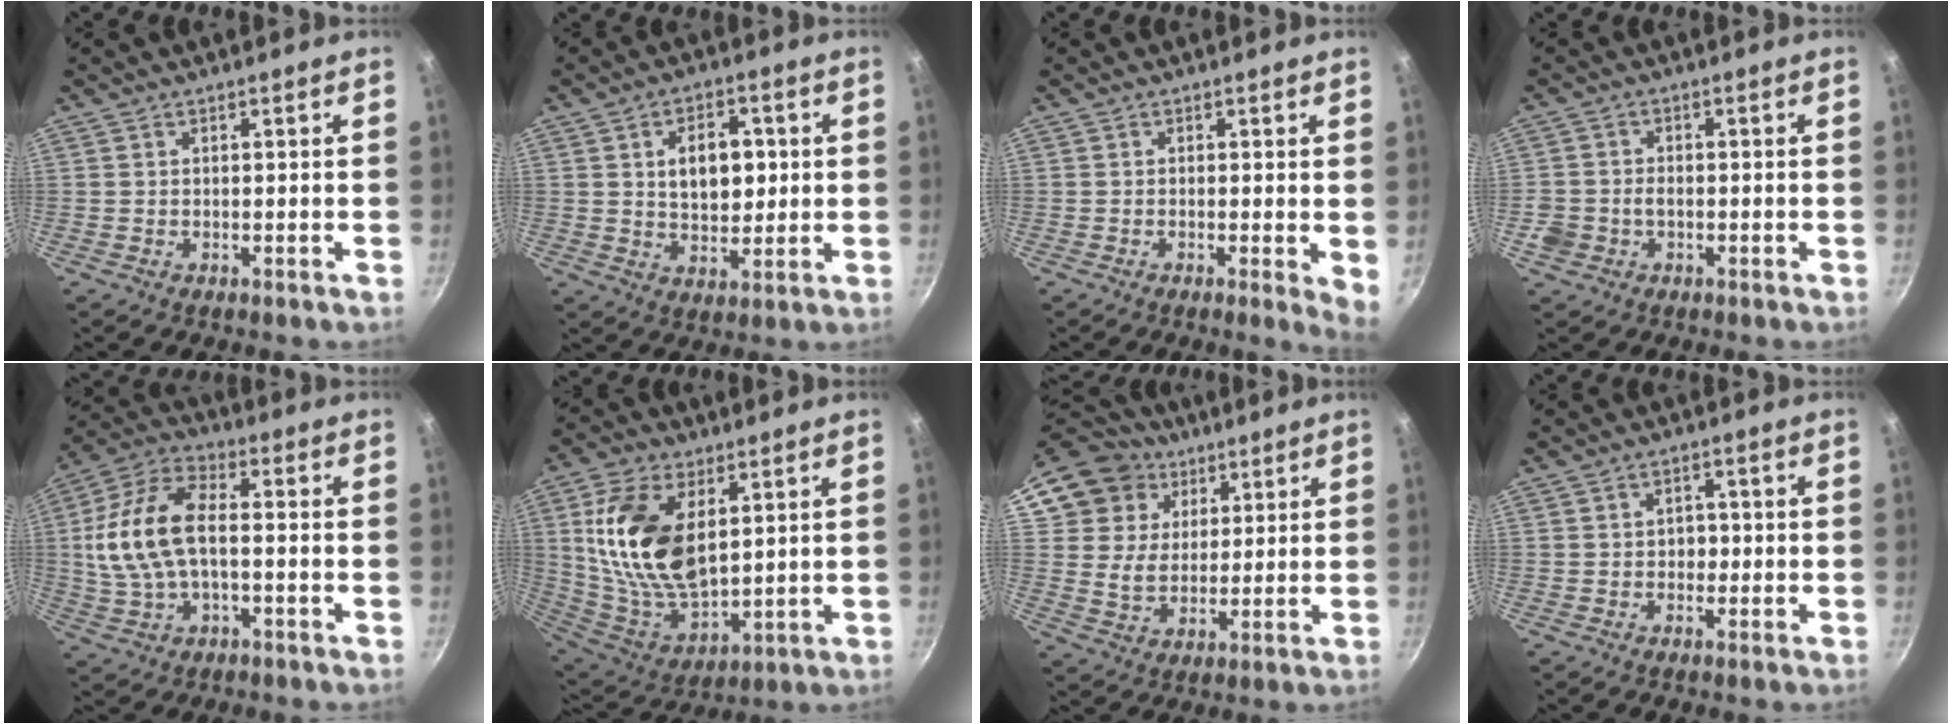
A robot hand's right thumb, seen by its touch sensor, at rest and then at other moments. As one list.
[{"total": 9.7, "force": [1.7, 6.2, 7.2], "torque": [-0.086, -0.002, 0.029]}, {"total": 3.3, "force": [-0.1, 0.8, 3.2], "torque": [-0.039, -0.010, -0.005]}, {"total": 4.0, "force": [-1.1, 3.2, 2.1], "torque": [-0.032, 0.015, -0.019]}, {"total": 15.4, "force": [-0.4, 8.4, 12.9], "torque": [-0.252, 0.033, -0.017]}, {"total": 19.6, "force": [5.1, 11.1, 15.4], "torque": [-0.281, -0.029, 0.110]}, {"total": 13.6, "force": [7.0, 11.0, 3.8], "torque": [-0.046, -0.005, 0.121]}, {"total": 2.5, "force": [-0.3, 2.1, 1.4], "torque": [-0.006, 0.007, -0.005]}]